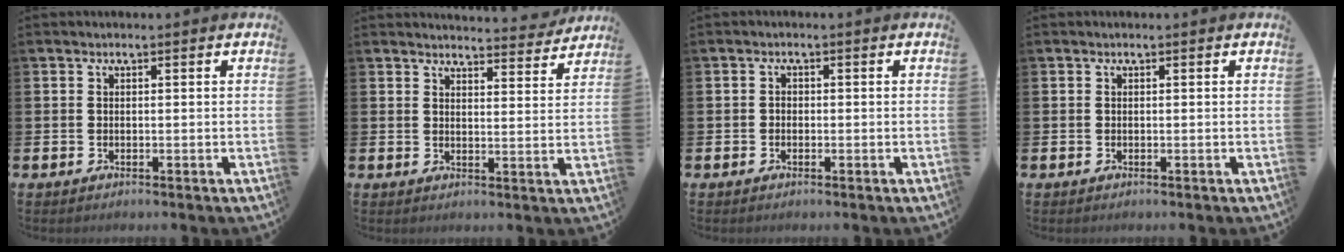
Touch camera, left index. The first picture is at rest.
{"total": 4.2, "force": [4.2, 0.2, 0.2], "torque": [0.007, -0.034, 0.071]}
{"total": 1.0, "force": [-0.5, 0.8, 0.4], "torque": [-0.001, 0.001, -0.013]}
{"total": 0.0}